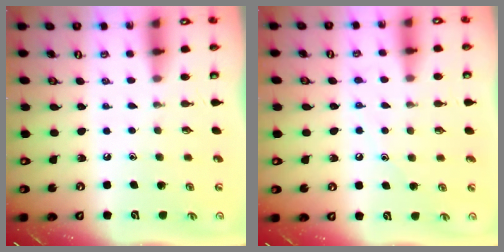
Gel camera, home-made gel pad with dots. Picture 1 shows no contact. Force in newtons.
{"total": 5.9, "press": 5.9, "slide": 0.4}